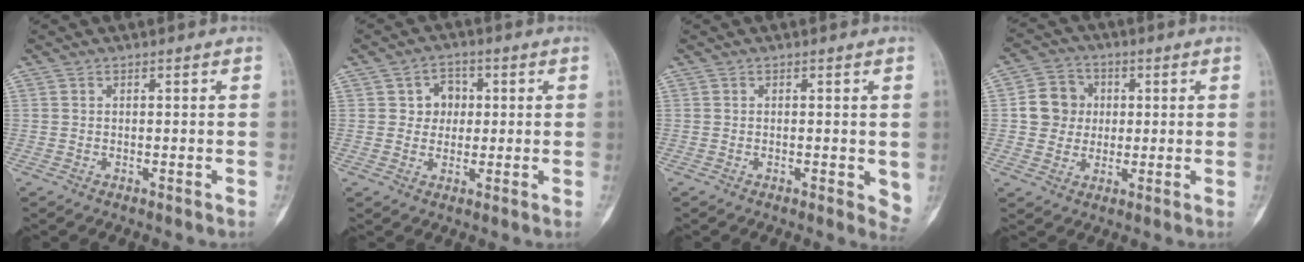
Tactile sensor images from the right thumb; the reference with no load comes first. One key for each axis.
{"total": 5.1, "fx": 0.8, "fy": 4.6, "fz": 2.2, "tx": 0.006, "ty": 0.007, "tz": 0.006}
{"total": 3.1, "fx": -0.2, "fy": 1.5, "fz": 2.7, "tx": -0.018, "ty": -0.007, "tz": -0.005}
{"total": 10.8, "fx": 0.5, "fy": 10.1, "fz": 3.9, "tx": -0.033, "ty": 0.022, "tz": 0.000}